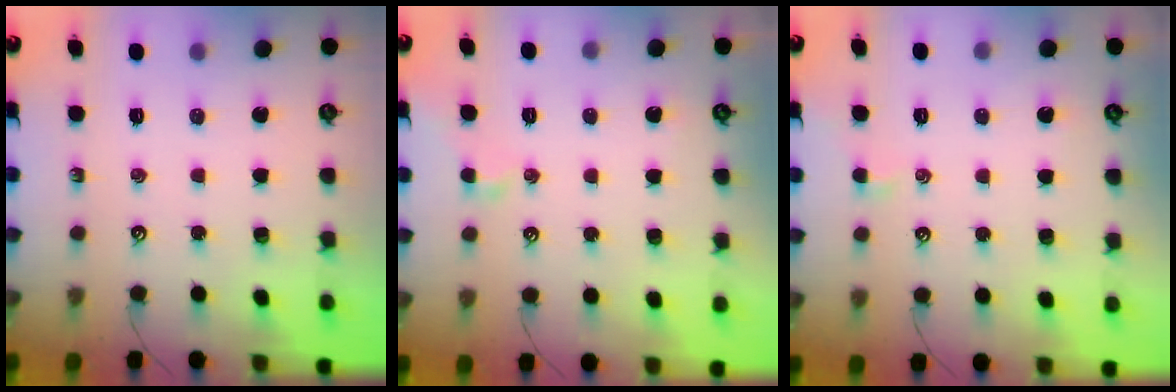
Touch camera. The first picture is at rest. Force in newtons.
{"total": 0.8, "press": 0.8, "slide": 0.2}
{"total": 0.7, "press": 0.5, "slide": 0.5}